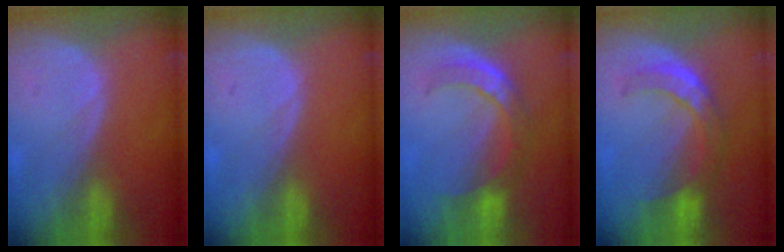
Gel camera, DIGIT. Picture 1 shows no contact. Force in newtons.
{"total": 0.0}
{"total": 6.6, "press": 6.2, "slide": 2.3}
{"total": 7.7, "press": 6.6, "slide": 4.0}